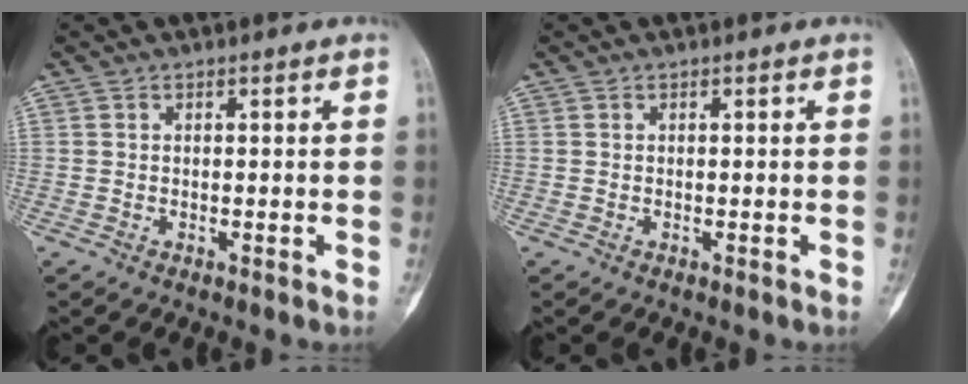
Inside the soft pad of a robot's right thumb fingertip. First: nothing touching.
{"total": 0.0}